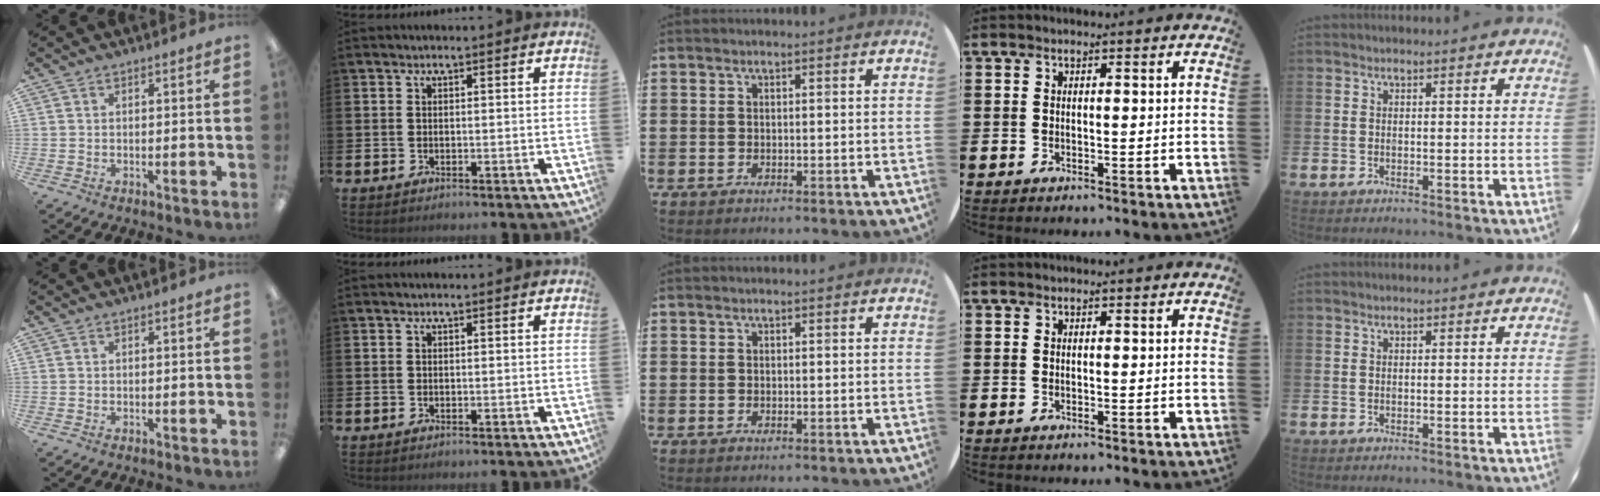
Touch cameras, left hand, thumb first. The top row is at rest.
{}